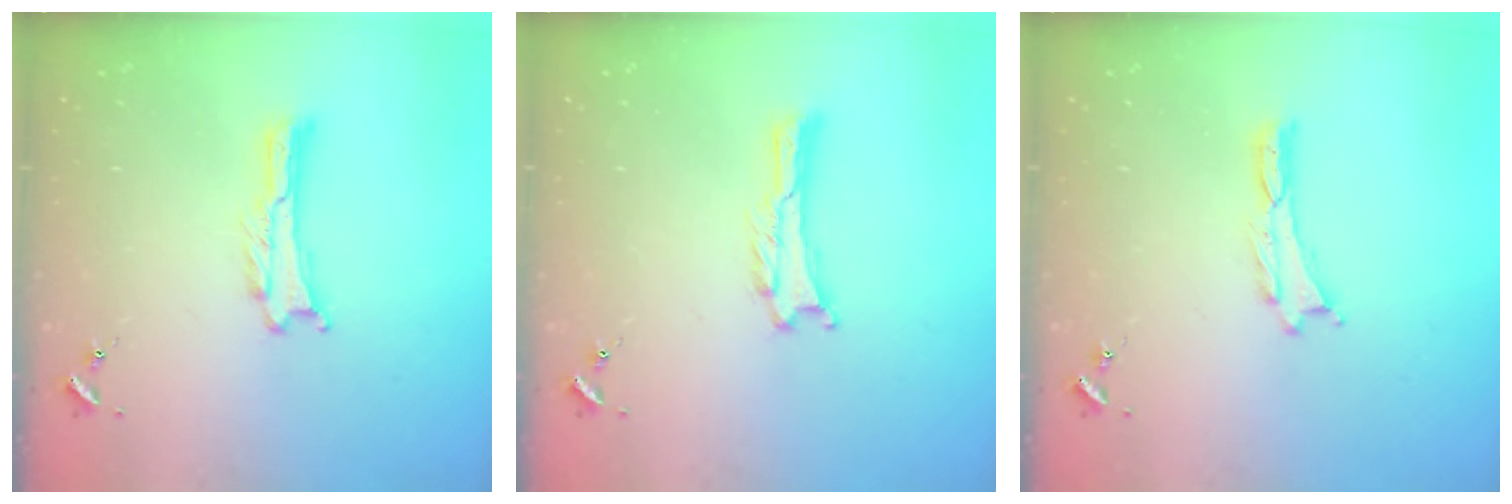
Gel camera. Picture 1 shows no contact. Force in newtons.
{"total": 0.5, "press": 0.5, "slide": 0.1}
{"total": 0.0}